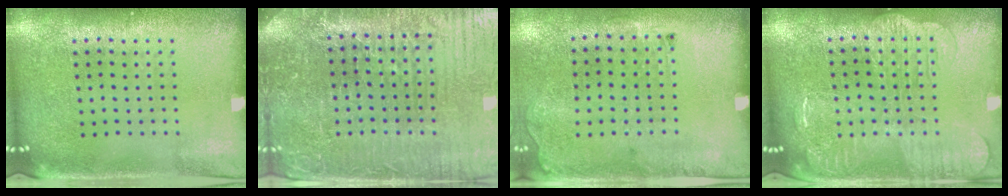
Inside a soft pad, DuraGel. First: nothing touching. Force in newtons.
{"total": 4.8, "press": 4.6, "slide": 1.5}
{"total": 1.9, "press": 1.3, "slide": 1.4}
{"total": 2.2, "press": 2.1, "slide": 0.4}